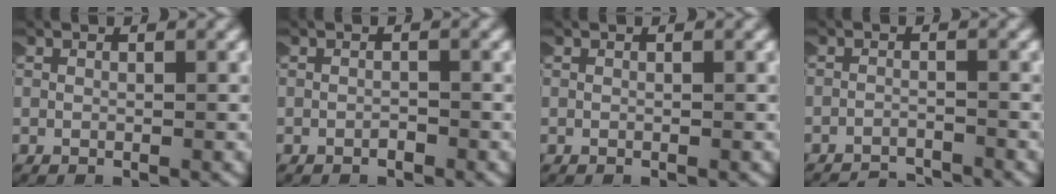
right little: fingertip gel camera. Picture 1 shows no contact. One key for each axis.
{"total": 0.6, "fx": -0.6, "fy": 0.1, "fz": -0.2, "tx": -0.003, "ty": -0.002, "tz": -0.007}
{"total": 0.0}
{"total": 3.3, "fx": -3.3, "fy": 0.3, "fz": 0.1, "tx": -0.005, "ty": -0.015, "tz": -0.051}